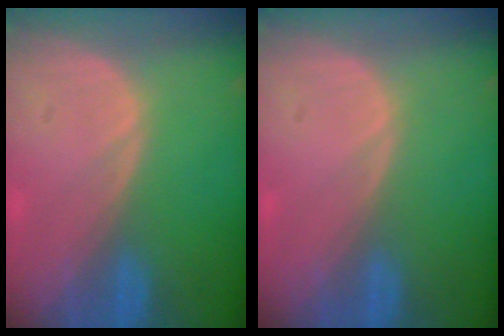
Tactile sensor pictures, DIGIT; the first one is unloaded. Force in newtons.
{"total": 0.0}